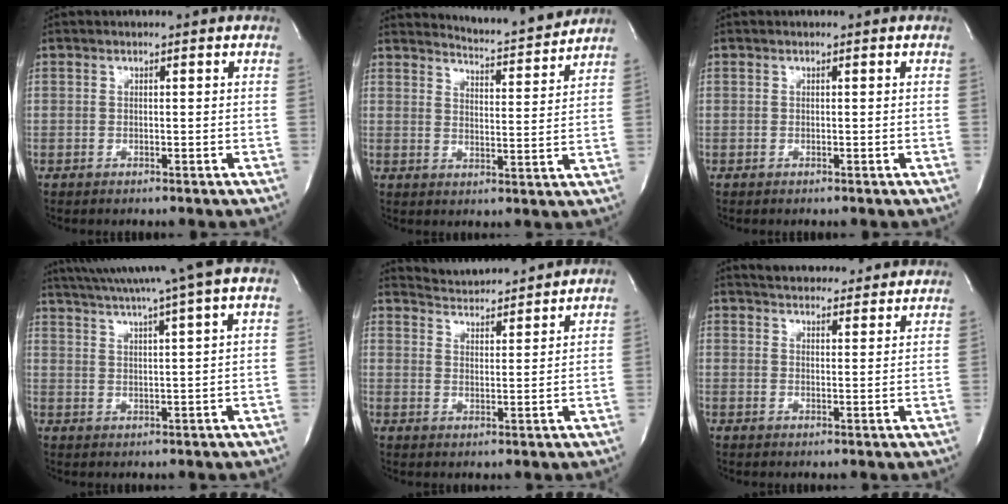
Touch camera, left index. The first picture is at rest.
{"total": 9.1, "force": [9.0, -0.9, 1.0], "torque": [-0.031, -0.015, 0.127]}
{"total": 0.0}
{"total": 13.1, "force": [10.7, -2.3, 7.2], "torque": [-0.127, -0.002, 0.152]}
{"total": 8.1, "force": [8.0, 0.0, 0.9], "torque": [-0.028, 0.011, 0.127]}
{"total": 12.6, "force": [11.9, 2.3, 3.5], "torque": [-0.046, 0.017, 0.152]}